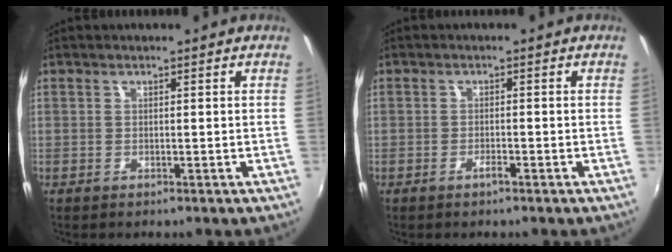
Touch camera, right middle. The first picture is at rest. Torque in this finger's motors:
{"motor_torque": [0.50, -0.23, 0.31, 0.11]}